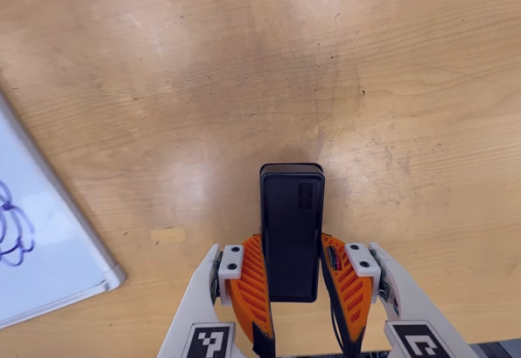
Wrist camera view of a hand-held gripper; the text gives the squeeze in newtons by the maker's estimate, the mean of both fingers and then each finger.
{"total": 5.2, "left": 3.6, "right": 6.7}